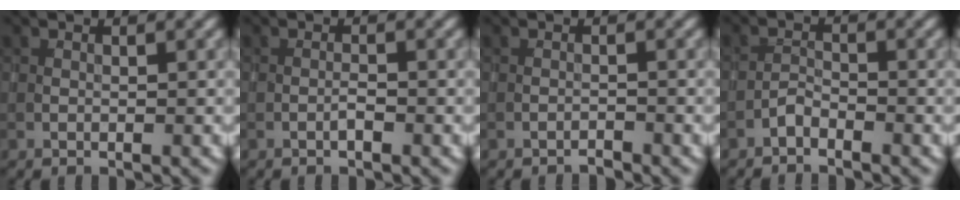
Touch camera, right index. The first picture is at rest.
{"total": 0.6, "force": [-0.3, 0.1, 0.5], "torque": [-0.010, 0.003, -0.008]}
{"total": 0.7, "force": [-0.7, 0.0, 0.0], "torque": [0.001, 0.005, -0.015]}
{"total": 1.2, "force": [-1.1, 0.4, 0.4], "torque": [-0.007, 0.007, -0.025]}